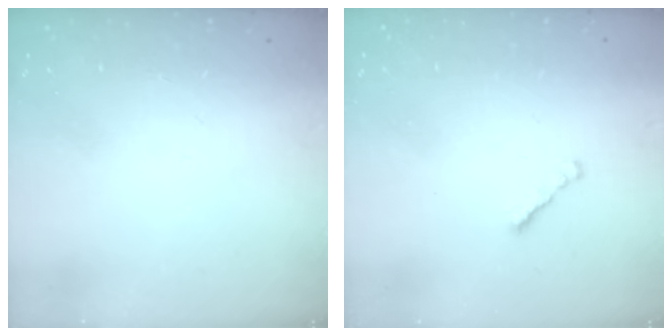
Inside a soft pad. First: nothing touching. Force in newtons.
{"total": 1.3, "press": 1.2, "slide": 0.5}